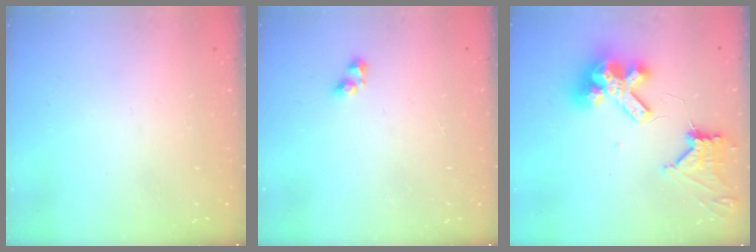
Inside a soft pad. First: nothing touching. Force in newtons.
{"total": 3.8, "press": 3.8, "slide": 0.6}
{"total": 12.6, "press": 12.5, "slide": 1.4}